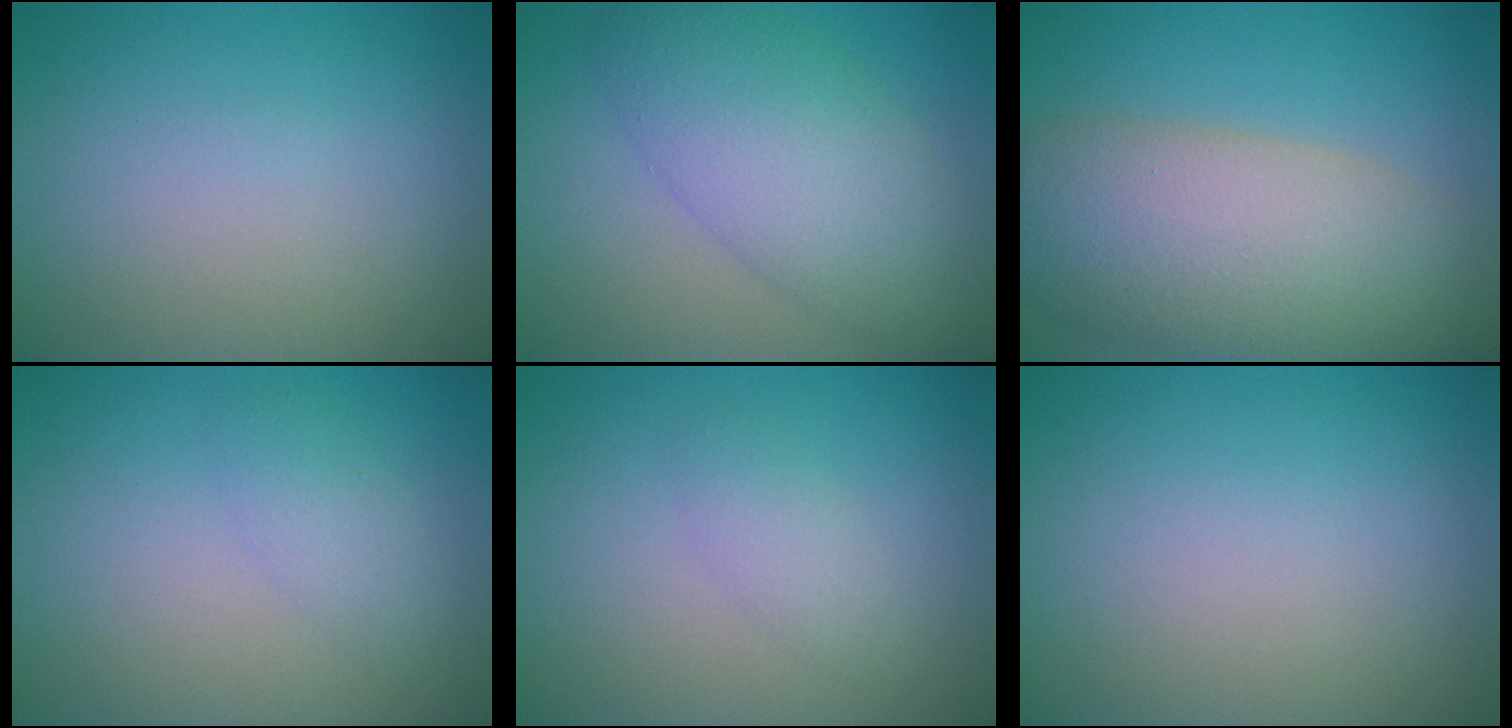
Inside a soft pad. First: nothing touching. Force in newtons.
{"total": 7.2, "press": 7.2, "slide": 0.1}
{"total": 10.8, "press": 10.8, "slide": 0.7}
{"total": 1.9, "press": 1.9, "slide": 0.1}
{"total": 1.6, "press": 1.6, "slide": 0.1}
{"total": 0.0}